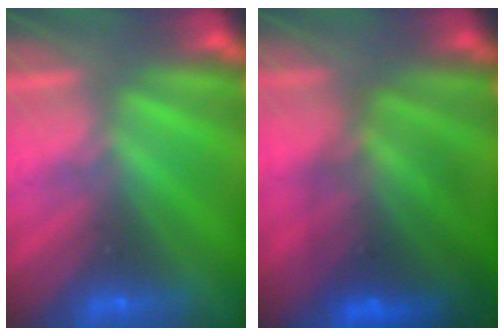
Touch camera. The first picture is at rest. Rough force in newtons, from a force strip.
{"total": 7.5}